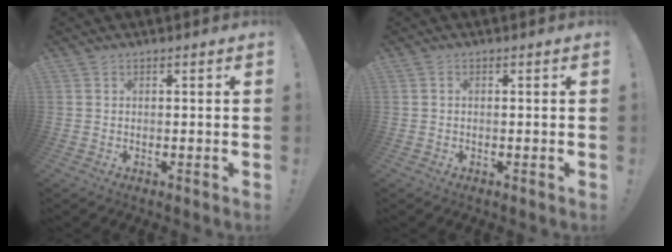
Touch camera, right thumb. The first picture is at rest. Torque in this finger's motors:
{"motor_torque": [0.17, -0.14, -0.12, 0.05, 0.00]}